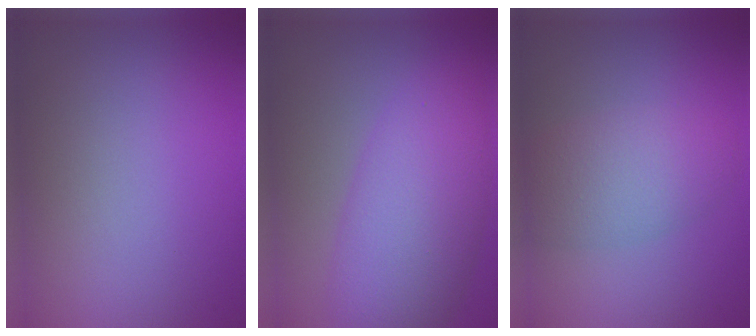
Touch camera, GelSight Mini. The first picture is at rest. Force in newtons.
{"total": 7.1, "press": 7.1, "slide": 0.1}
{"total": 4.3, "press": 4.3, "slide": 0.1}